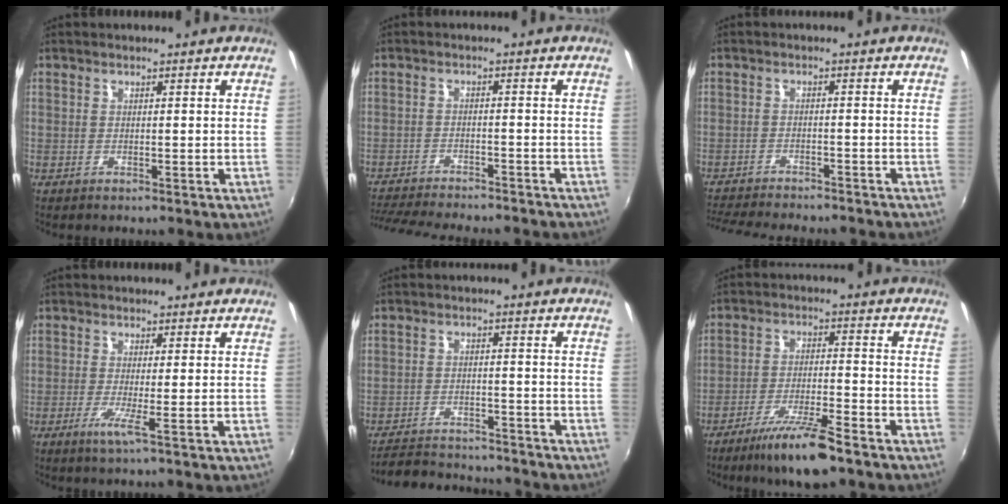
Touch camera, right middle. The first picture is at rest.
{"total": 15.0, "force": [-13.3, 2.7, 6.2], "torque": [-0.135, -0.026, -0.198]}
{"total": 12.8, "force": [-11.5, 2.4, 5.1], "torque": [-0.117, -0.022, -0.172]}
{"total": 2.5, "force": [-0.7, -0.8, 2.3], "torque": [-0.054, -0.009, -0.022]}
{"total": 12.4, "force": [-11.4, 2.8, 3.7], "torque": [-0.098, 0.000, -0.171]}
{"total": 10.5, "force": [-7.7, 1.3, 7.0], "torque": [-0.145, -0.016, -0.133]}